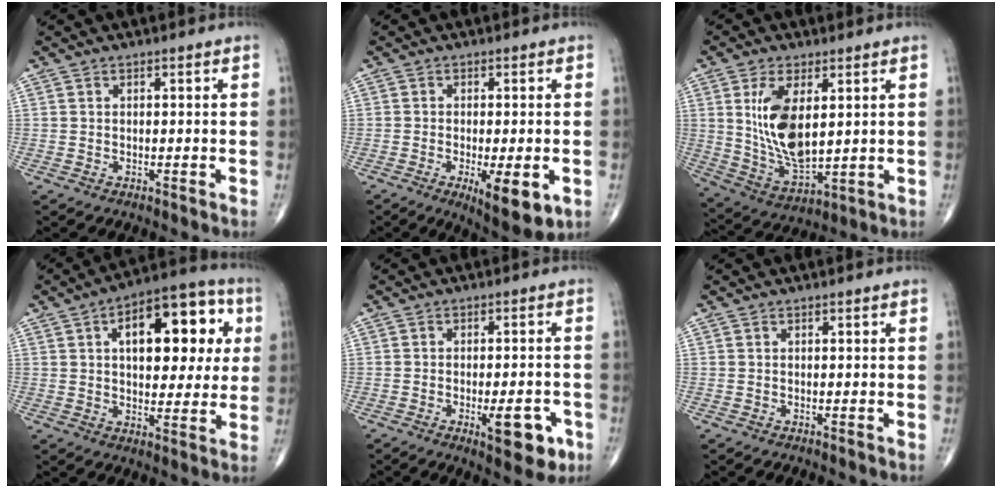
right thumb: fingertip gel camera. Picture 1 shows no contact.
{"total": 9.3, "force": [-3.0, 2.9, 8.3], "torque": [-0.115, -0.017, -0.040]}
{"total": 13.2, "force": [3.0, 6.3, 11.1], "torque": [-0.206, -0.025, 0.072]}
{"total": 19.2, "force": [5.0, 9.9, 15.7], "torque": [-0.173, 0.014, 0.065]}
{"total": 8.6, "force": [-3.5, 3.2, 7.2], "torque": [-0.082, 0.008, -0.041]}
{"total": 0.0}